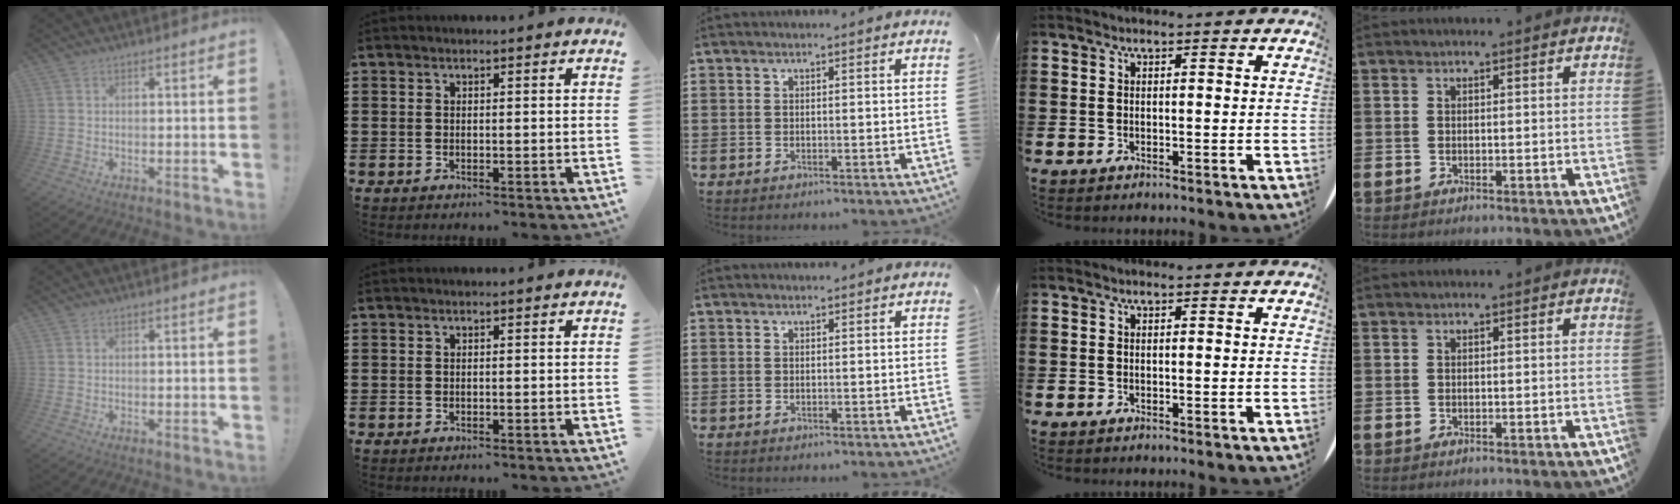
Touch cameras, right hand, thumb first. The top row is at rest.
{}